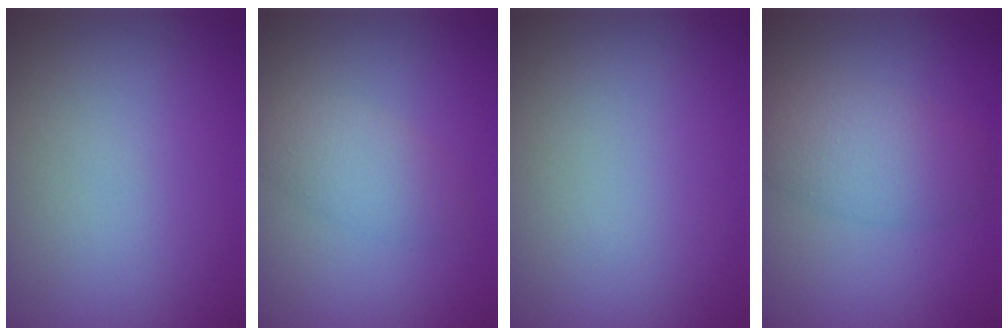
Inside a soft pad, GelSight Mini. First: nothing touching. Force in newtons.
{"total": 2.6, "press": 2.6, "slide": 0.1}
{"total": 0.0}
{"total": 4.3, "press": 4.3, "slide": 0.3}